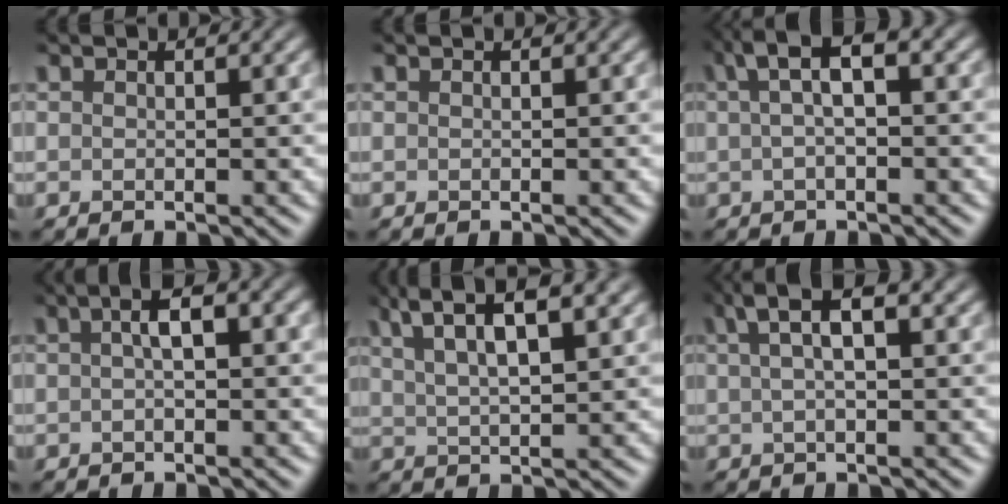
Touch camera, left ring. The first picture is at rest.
{"total": 0.0}
{"total": 4.3, "force": [1.3, 1.3, 3.9], "torque": [-0.067, 0.019, 0.016]}
{"total": 2.5, "force": [0.2, 0.5, 2.4], "torque": [-0.043, 0.008, 0.000]}
{"total": 6.3, "force": [3.9, 1.5, 4.7], "torque": [-0.088, 0.016, 0.072]}
{"total": 4.0, "force": [1.6, 1.0, 3.5], "torque": [-0.060, 0.012, 0.024]}